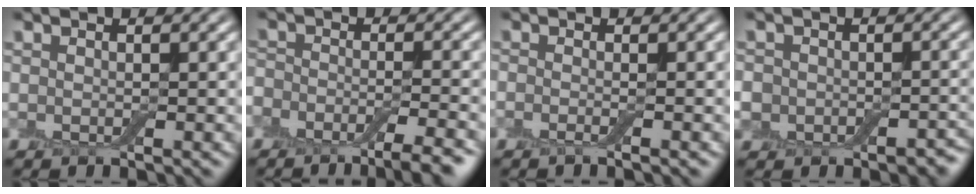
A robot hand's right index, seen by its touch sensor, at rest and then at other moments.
{"total": 7.8, "force": [-6.2, 2.8, 3.9], "torque": [-0.050, -0.004, -0.089]}
{"total": 1.0, "force": [-0.6, 0.1, 0.9], "torque": [-0.016, -0.007, -0.012]}
{"total": 6.9, "force": [-3.4, 5.6, 2.1], "torque": [-0.026, -0.019, -0.063]}